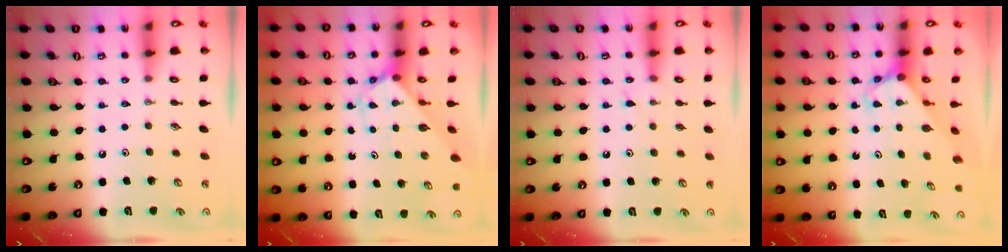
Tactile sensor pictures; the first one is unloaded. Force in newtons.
{"total": 2.5, "press": 2.5, "slide": 0.2}
{"total": 5.0, "press": 4.9, "slide": 0.3}
{"total": 3.2, "press": 3.2, "slide": 0.2}